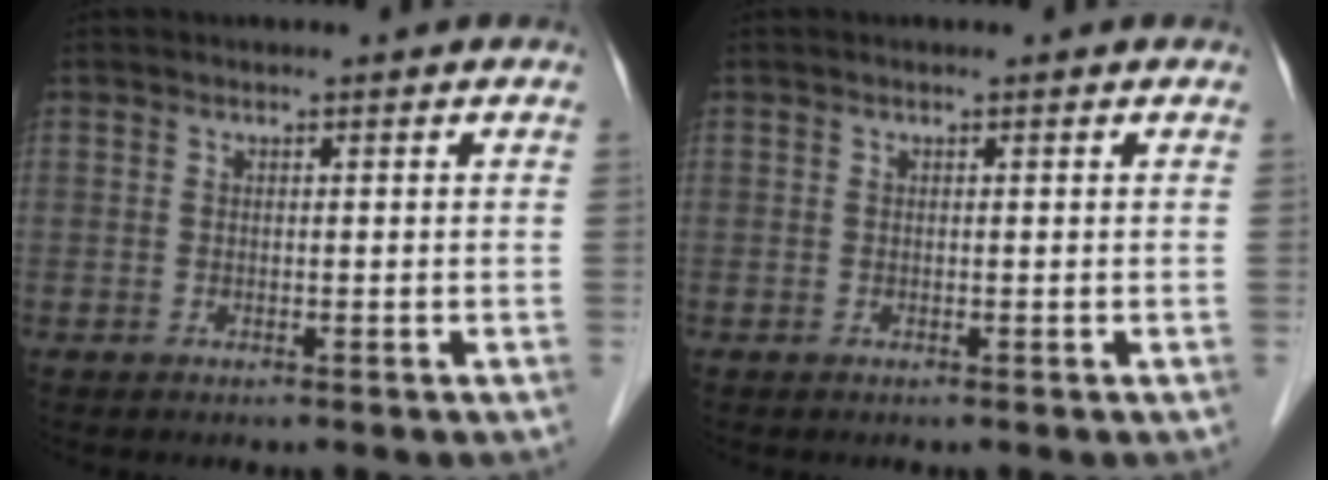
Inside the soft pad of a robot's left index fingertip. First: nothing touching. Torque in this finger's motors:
{"motor_torque": [-0.13, 0.07, -0.10, -0.02]}